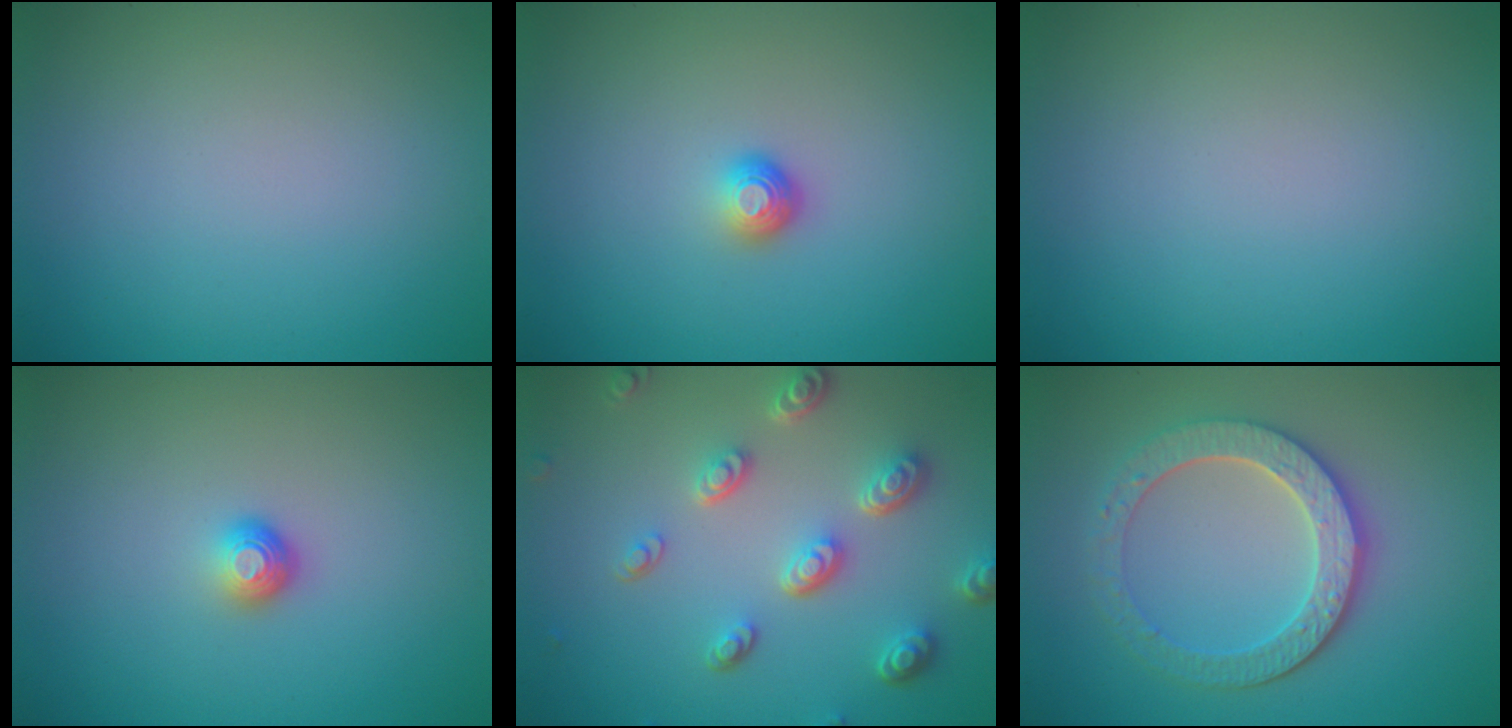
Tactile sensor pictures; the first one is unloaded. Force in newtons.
{"total": 1.5, "press": 1.1, "slide": 1.1}
{"total": 0.0}
{"total": 1.5, "press": 1.1, "slide": 1.1}
{"total": 5.0, "press": 3.8, "slide": 3.2}
{"total": 4.4, "press": 4.0, "slide": 2.0}